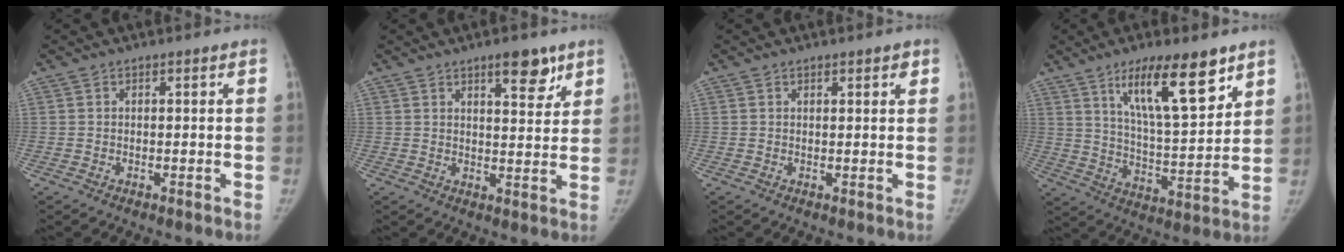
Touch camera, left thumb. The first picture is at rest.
{"total": 6.9, "force": [4.4, 2.5, 4.6], "torque": [-0.042, -0.027, 0.062]}
{"total": 1.6, "force": [1.1, 0.6, 1.0], "torque": [-0.005, -0.004, 0.013]}
{"total": 16.4, "force": [9.6, 4.6, 12.4], "torque": [-0.176, -0.054, 0.168]}